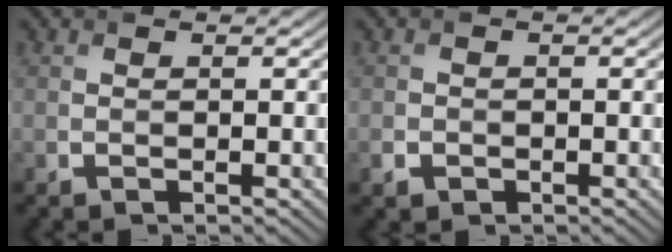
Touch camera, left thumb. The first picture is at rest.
{"total": 1.6, "force": [-0.8, 1.4, 0.2], "torque": [-0.005, -0.004, -0.020]}